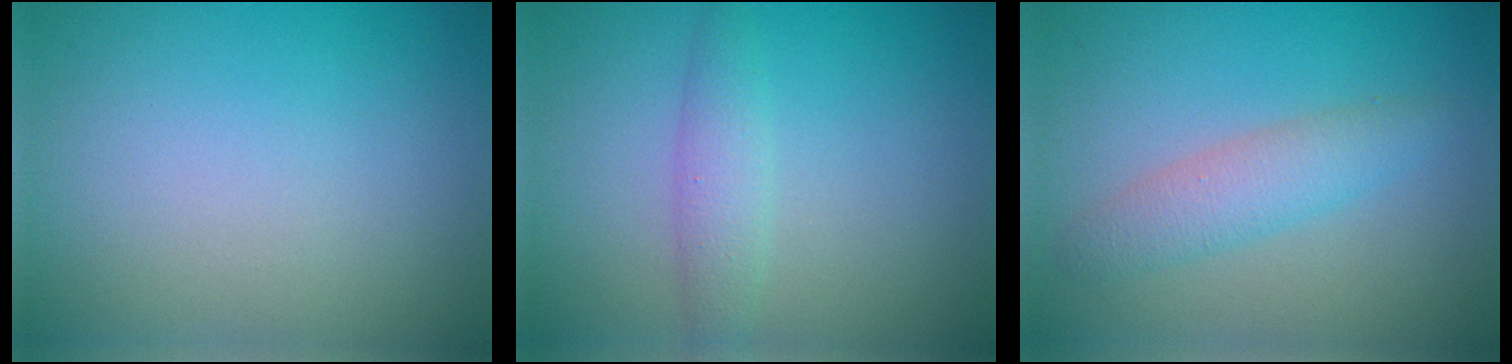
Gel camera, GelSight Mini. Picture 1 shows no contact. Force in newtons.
{"total": 2.0, "press": 2.0, "slide": 0.1}
{"total": 2.6, "press": 2.6, "slide": 0.1}